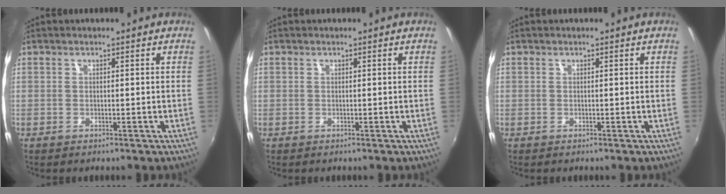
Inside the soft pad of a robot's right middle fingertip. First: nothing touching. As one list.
[{"total": 0.0}, {"total": 0.0}]